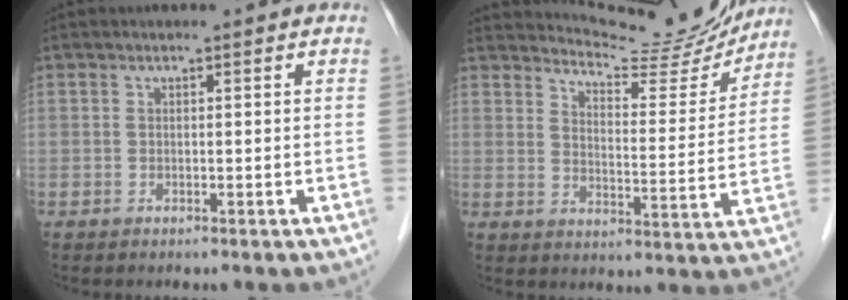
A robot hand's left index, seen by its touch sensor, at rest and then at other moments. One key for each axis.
{"total": 11.0, "fx": 10.8, "fy": 1.2, "fz": 1.9, "tx": -0.023, "ty": -0.048, "tz": 0.130}